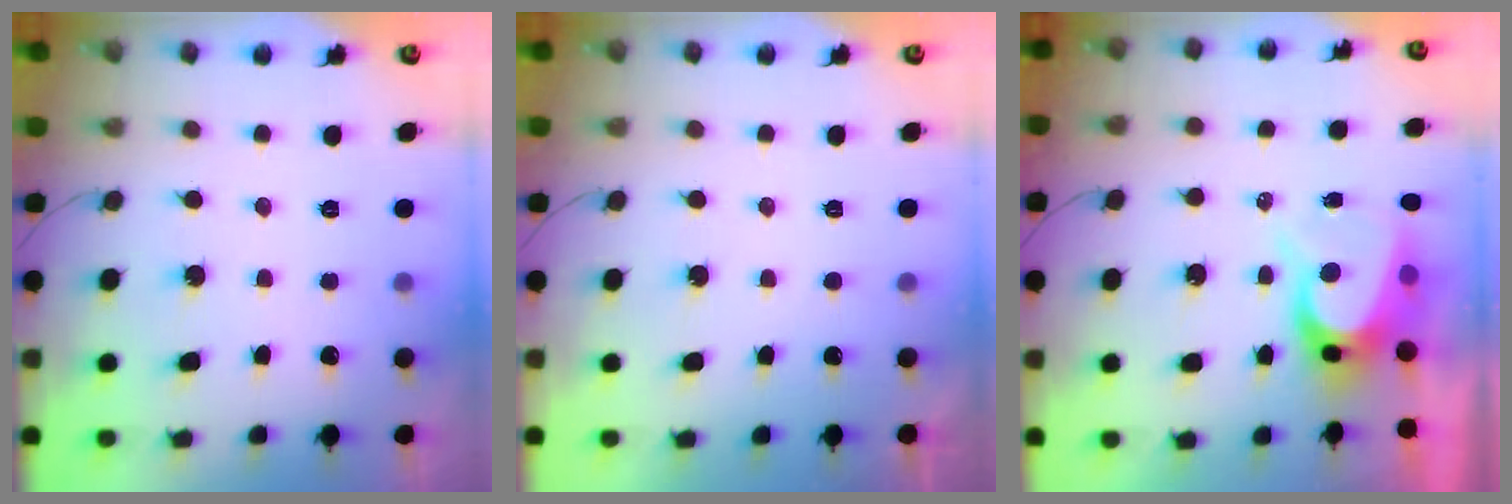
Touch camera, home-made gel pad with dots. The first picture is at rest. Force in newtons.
{"total": 1.0, "press": 1.0, "slide": 0.2}
{"total": 9.0, "press": 9.0, "slide": 0.7}